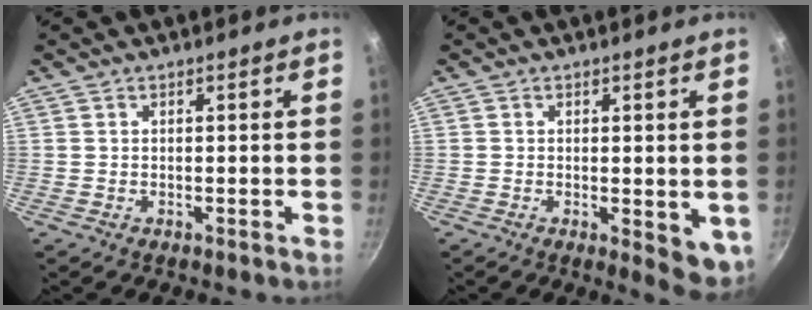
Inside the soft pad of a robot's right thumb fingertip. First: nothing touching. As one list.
[{"total": 6.0, "force": [-0.7, 2.5, 5.4], "torque": [-0.058, -0.010, -0.005]}]